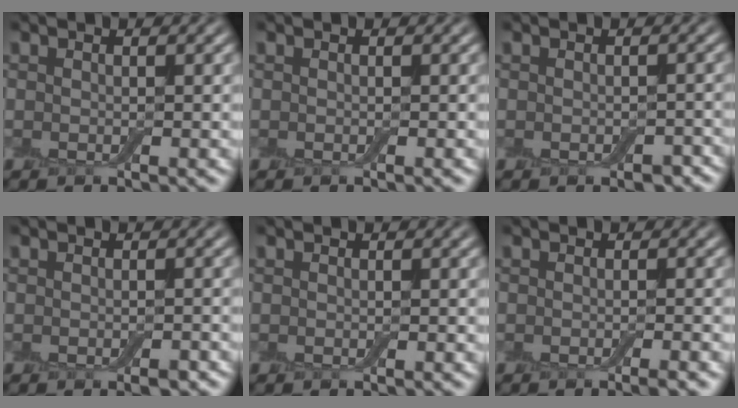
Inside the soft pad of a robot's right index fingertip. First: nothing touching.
{"total": 0.0}
{"total": 1.5, "force": [-0.7, 0.9, 1.0], "torque": [-0.018, -0.006, -0.007]}
{"total": 1.2, "force": [-0.7, 0.4, 1.0], "torque": [-0.014, -0.003, -0.008]}
{"total": 0.0}
{"total": 1.6, "force": [-0.9, 0.2, 1.3], "torque": [-0.012, 0.000, -0.014]}